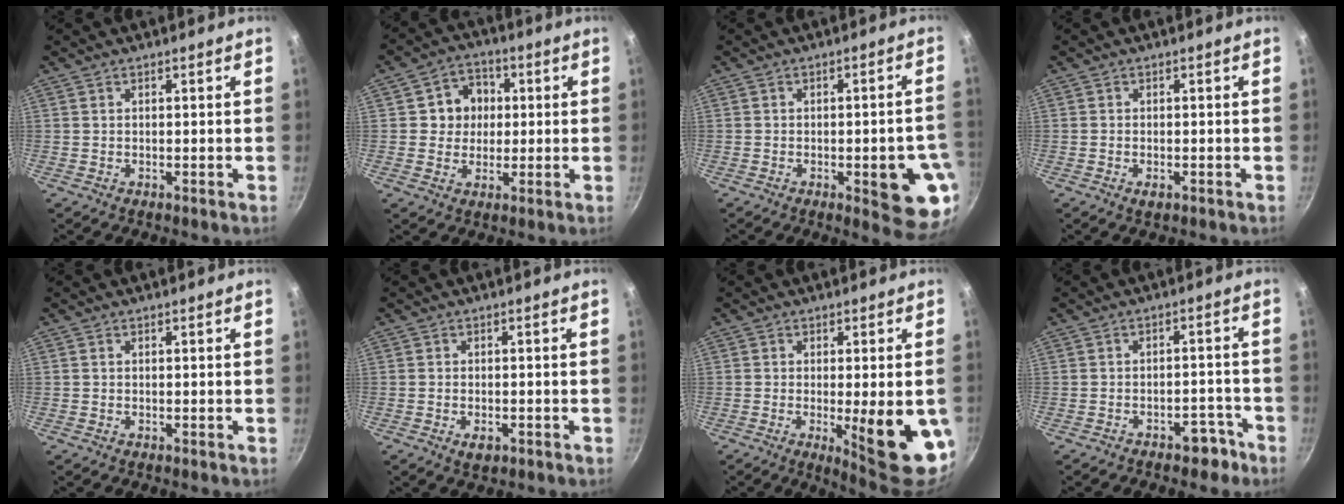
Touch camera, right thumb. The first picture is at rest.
{"total": 7.6, "force": [1.0, 6.9, 2.9], "torque": [-0.002, 0.006, 0.005]}
{"total": 11.3, "force": [-3.1, 3.6, 10.3], "torque": [-0.094, 0.012, -0.033]}
{"total": 1.5, "force": [-0.7, 0.8, 1.1], "torque": [-0.022, 0.000, -0.013]}
{"total": 0.0}
{"total": 2.7, "force": [-1.2, 1.5, 1.9], "torque": [-0.031, 0.005, -0.018]}
{"total": 14.8, "force": [-3.5, 3.5, 14.0], "torque": [-0.152, -0.002, -0.038]}
{"total": 4.9, "force": [-3.5, 2.7, 2.1], "torque": [-0.003, 0.050, -0.032]}